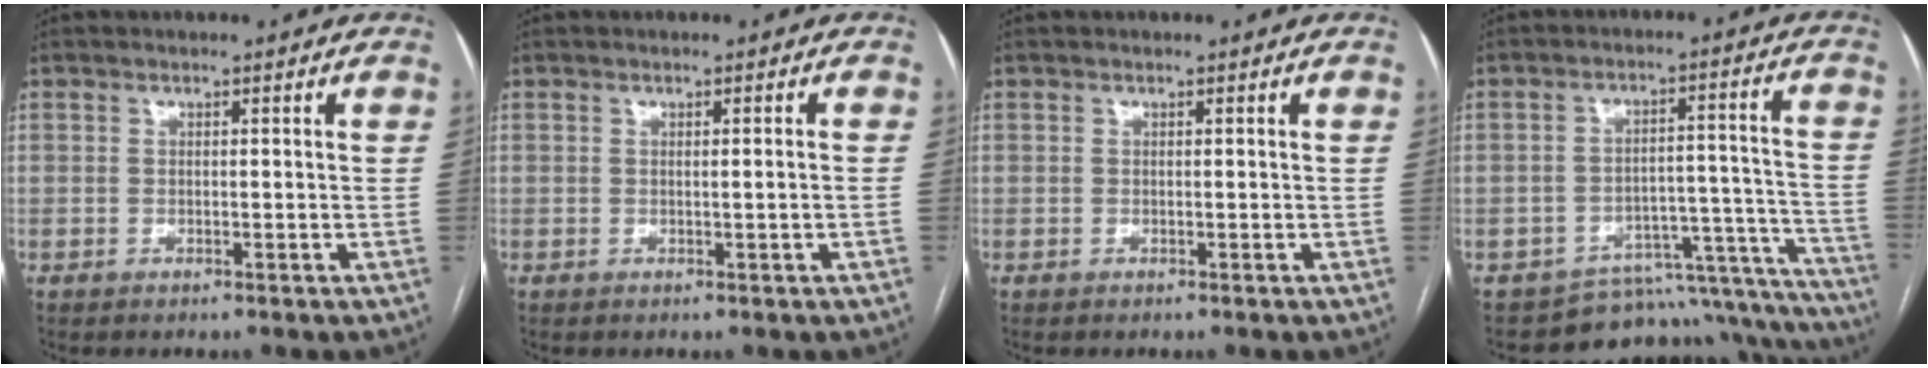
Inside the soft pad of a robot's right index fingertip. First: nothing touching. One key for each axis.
{"total": 1.0, "fx": -0.1, "fy": -0.2, "fz": 0.9, "tx": -0.016, "ty": -0.001, "tz": 0.001}
{"total": 0.0}
{"total": 17.3, "fx": -16.1, "fy": 5.8, "fz": 2.7, "tx": 0.019, "ty": 0.079, "tz": -0.195}